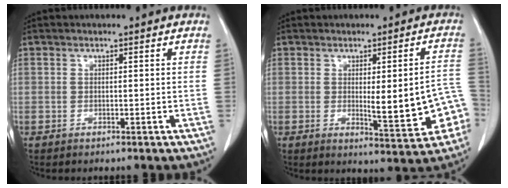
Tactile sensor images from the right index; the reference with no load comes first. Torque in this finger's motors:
{"motor_torque": [0.67, 0.13, 0.19, 0.07]}